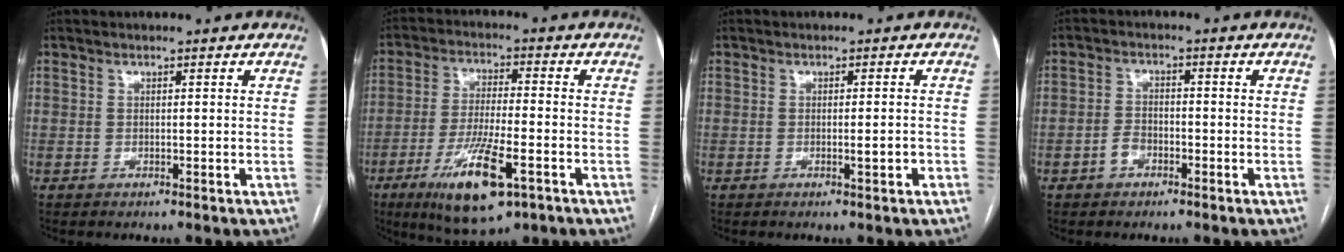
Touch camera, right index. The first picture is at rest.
{"total": 13.1, "force": [-6.2, 2.9, 11.2], "torque": [-0.209, -0.023, -0.097]}
{"total": 1.6, "force": [-0.6, 0.2, 1.5], "torque": [-0.023, -0.001, -0.008]}
{"total": 2.8, "force": [-1.5, 2.0, 1.3], "torque": [-0.019, 0.009, -0.025]}